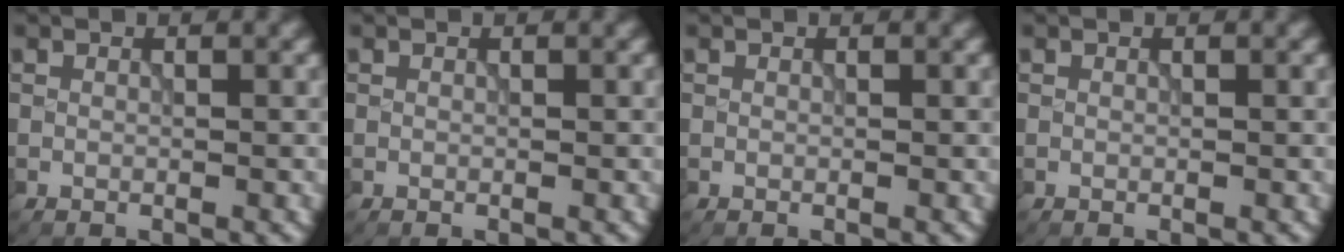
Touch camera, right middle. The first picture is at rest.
{"total": 0.0}
{"total": 0.0}
{"total": 0.0}